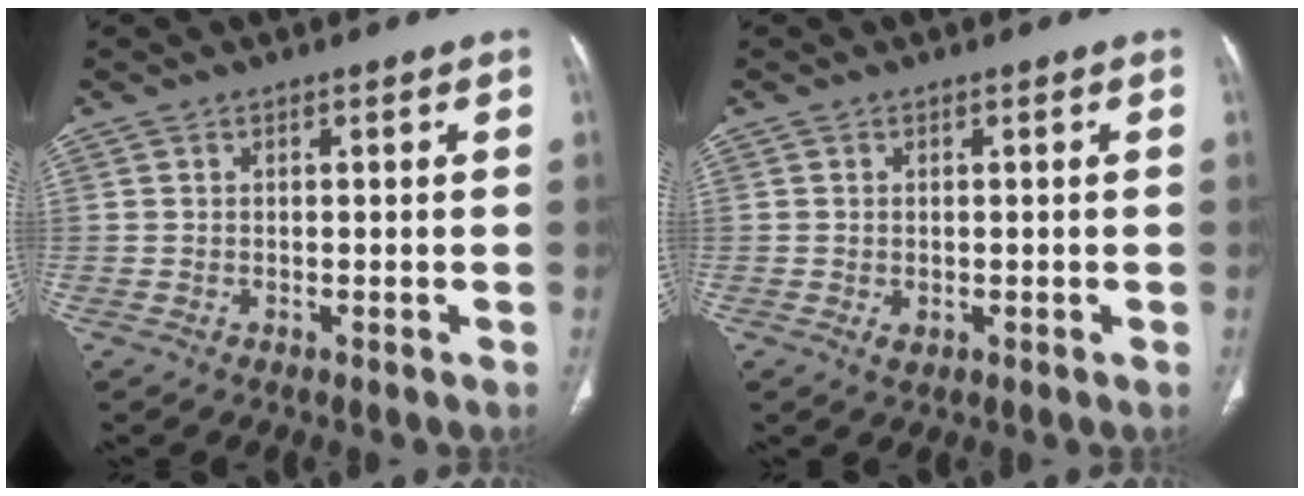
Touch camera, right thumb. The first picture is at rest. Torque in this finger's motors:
{"motor_torque": [-0.37, 0.16, -0.12, -0.06, 0.08]}